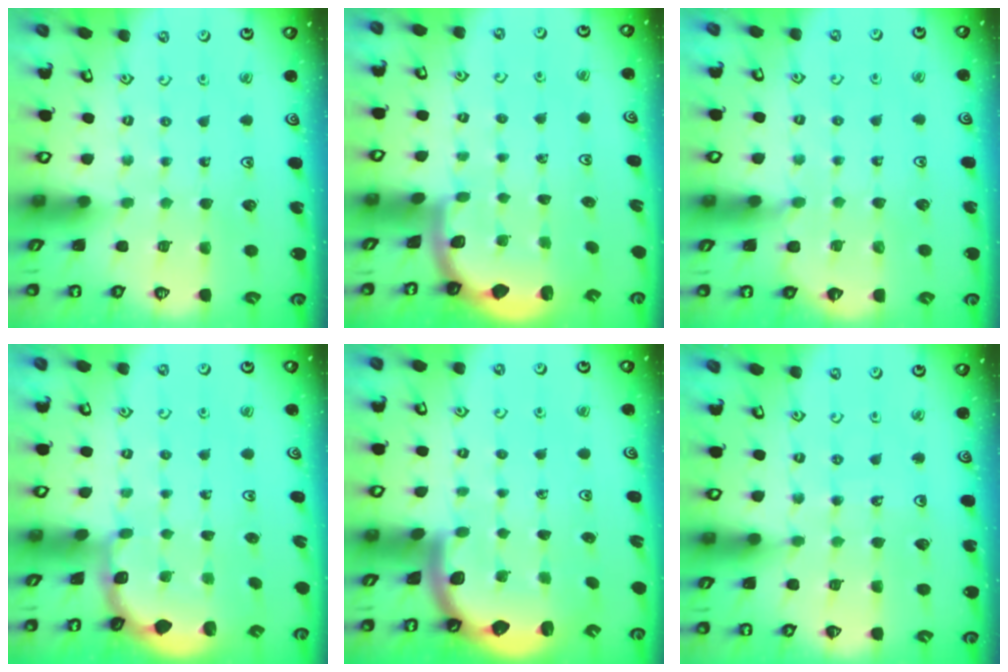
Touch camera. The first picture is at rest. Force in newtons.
{"total": 1.8, "press": 1.7, "slide": 0.3}
{"total": 5.1, "press": 5.1, "slide": 0.6}
{"total": 1.9, "press": 1.8, "slide": 0.7}
{"total": 2.4, "press": 2.3, "slide": 0.4}
{"total": 5.1, "press": 4.4, "slide": 2.6}